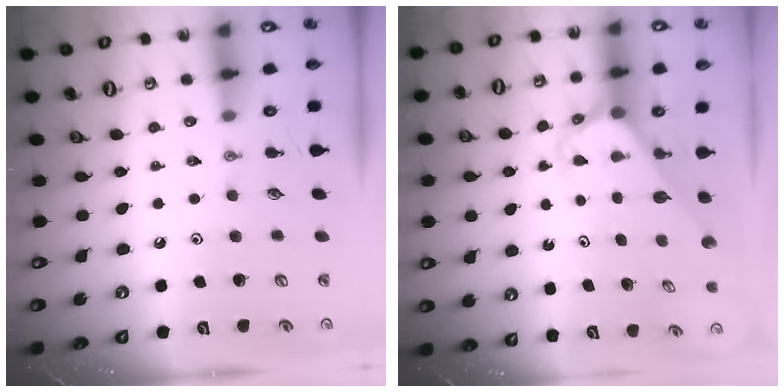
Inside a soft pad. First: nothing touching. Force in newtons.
{"total": 2.8, "press": 2.8, "slide": 0.2}